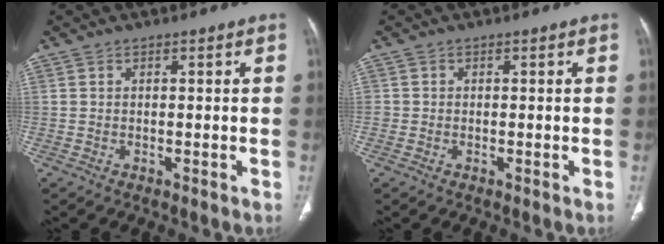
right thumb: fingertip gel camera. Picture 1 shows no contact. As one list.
[{"total": 0.9, "force": [-0.1, 0.9, 0.1], "torque": [0.005, 0.005, -0.003]}]